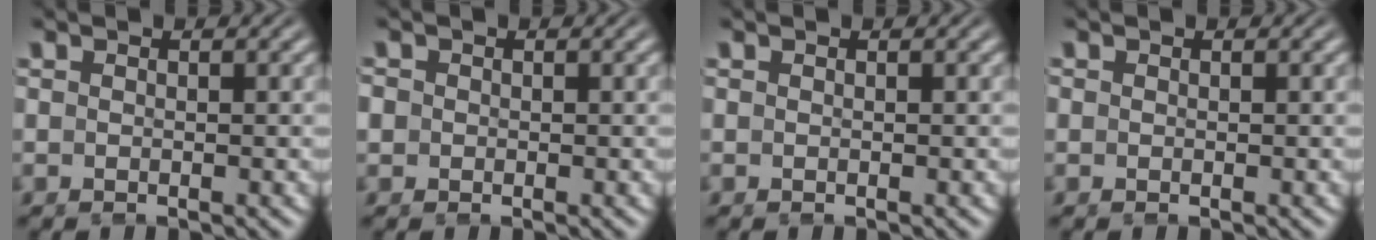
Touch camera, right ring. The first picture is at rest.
{"total": 2.0, "force": [0.0, 1.9, 0.6], "torque": [-0.027, -0.008, 0.001]}
{"total": 0.0}
{"total": 0.7, "force": [0.1, 0.7, 0.1], "torque": [-0.007, -0.003, 0.002]}